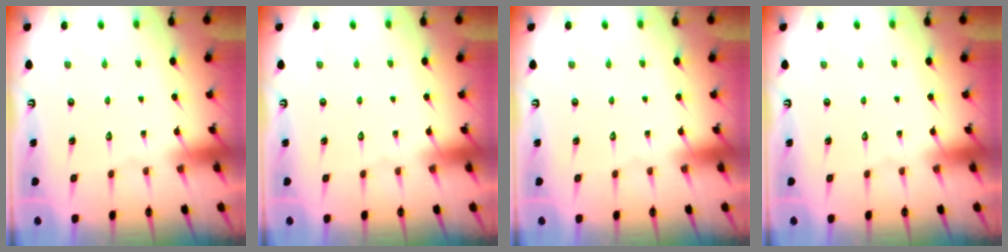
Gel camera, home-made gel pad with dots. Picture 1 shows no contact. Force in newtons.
{"total": 0.0}
{"total": 0.0}
{"total": 0.0}